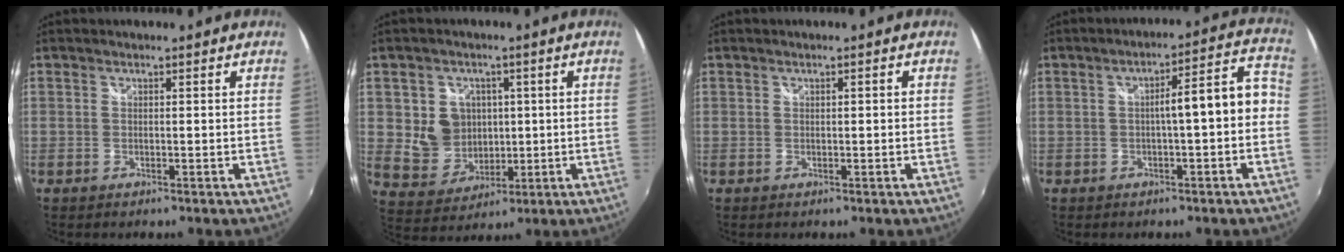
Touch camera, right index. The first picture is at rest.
{"total": 8.6, "force": [1.2, 7.9, 3.0], "torque": [-0.074, 0.006, 0.040]}
{"total": 1.1, "force": [0.0, 0.4, 1.0], "torque": [-0.013, 0.004, 0.000]}
{"total": 7.9, "force": [-1.3, 1.0, 7.7], "torque": [-0.099, 0.034, -0.005]}